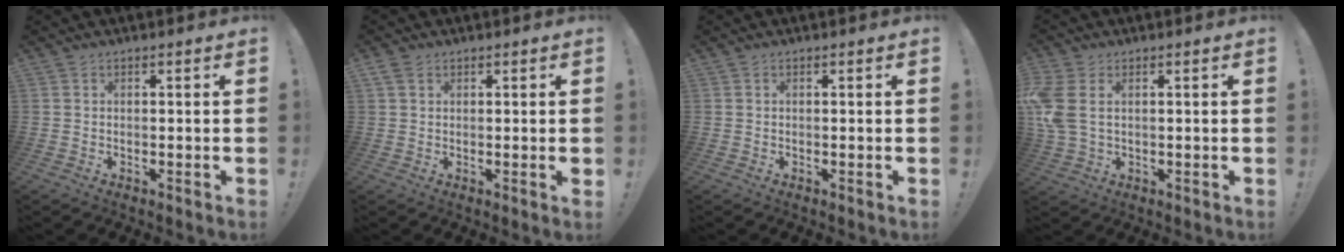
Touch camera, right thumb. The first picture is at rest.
{"total": 2.3, "force": [1.3, 1.1, 1.6], "torque": [-0.026, -0.001, 0.024]}
{"total": 0.0}
{"total": 7.7, "force": [1.6, 5.0, 5.7], "torque": [-0.121, -0.005, 0.035]}